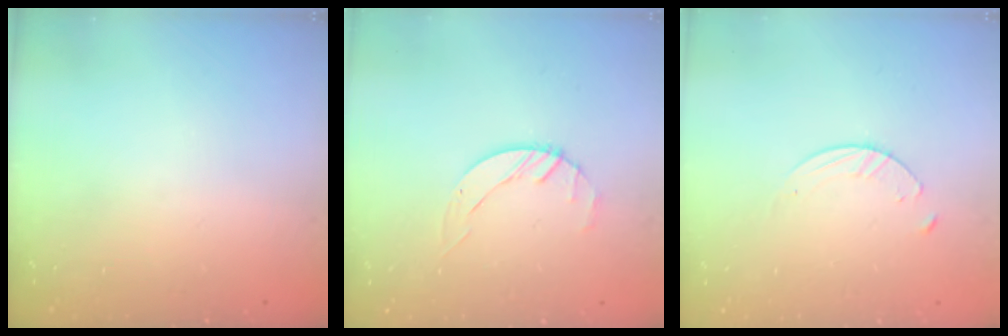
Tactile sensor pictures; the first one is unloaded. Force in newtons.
{"total": 2.0, "press": 2.0, "slide": 0.3}
{"total": 4.3, "press": 4.3, "slide": 0.5}